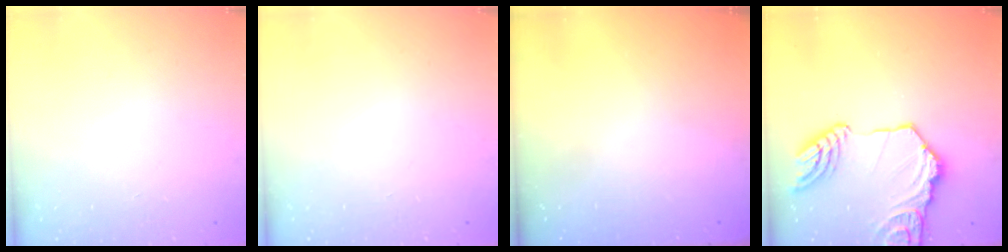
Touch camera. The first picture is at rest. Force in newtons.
{"total": 0.0}
{"total": 0.0}
{"total": 18.3, "press": 18.2, "slide": 2.1}